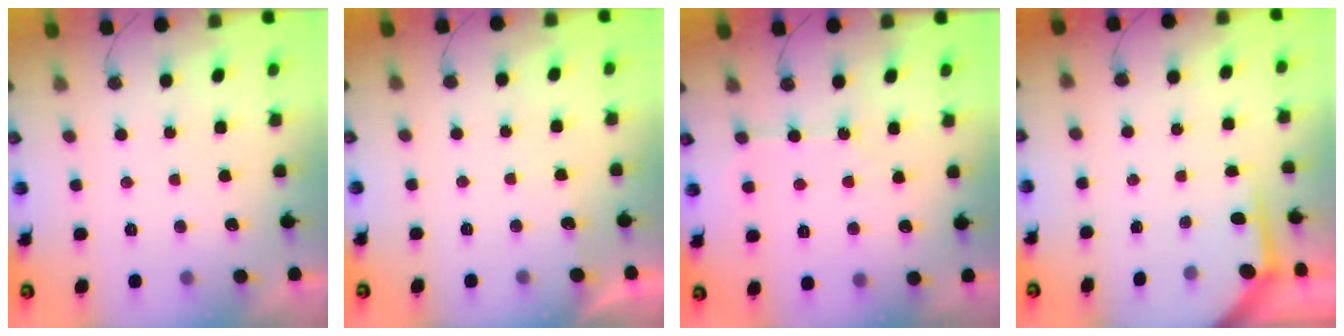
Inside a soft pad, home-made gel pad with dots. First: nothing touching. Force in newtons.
{"total": 2.2, "press": 2.2, "slide": 0.3}
{"total": 2.1, "press": 2.0, "slide": 0.3}
{"total": 3.7, "press": 3.7, "slide": 0.4}